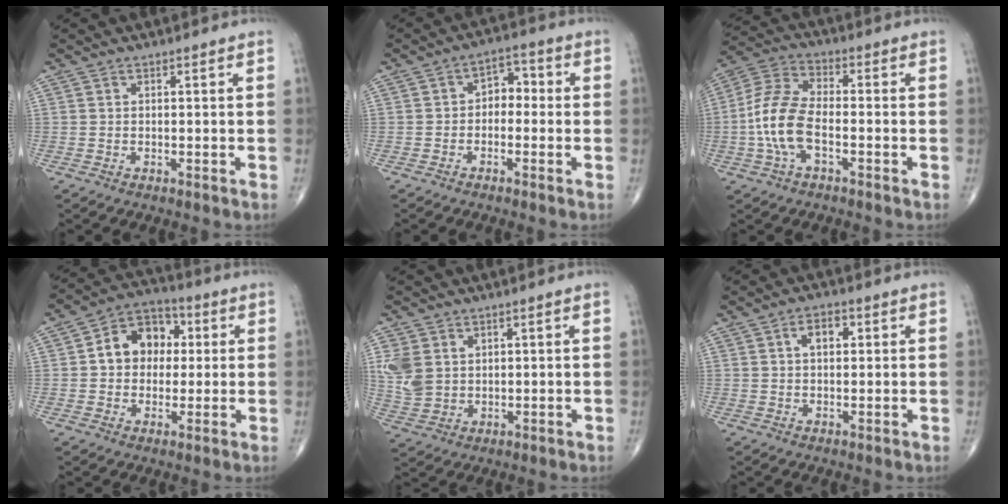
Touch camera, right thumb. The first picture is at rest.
{"total": 4.8, "force": [-0.7, 3.5, 3.2], "torque": [-0.023, 0.024, -0.025]}
{"total": 11.1, "force": [-2.6, 5.4, 9.3], "torque": [-0.201, 0.032, -0.058]}
{"total": 11.1, "force": [1.7, 8.7, 6.7], "torque": [-0.067, 0.020, 0.017]}
{"total": 7.4, "force": [2.1, 5.8, 4.0], "torque": [-0.074, -0.007, 0.053]}
{"total": 4.2, "force": [1.3, 2.4, 3.2], "torque": [-0.044, 0.004, 0.017]}